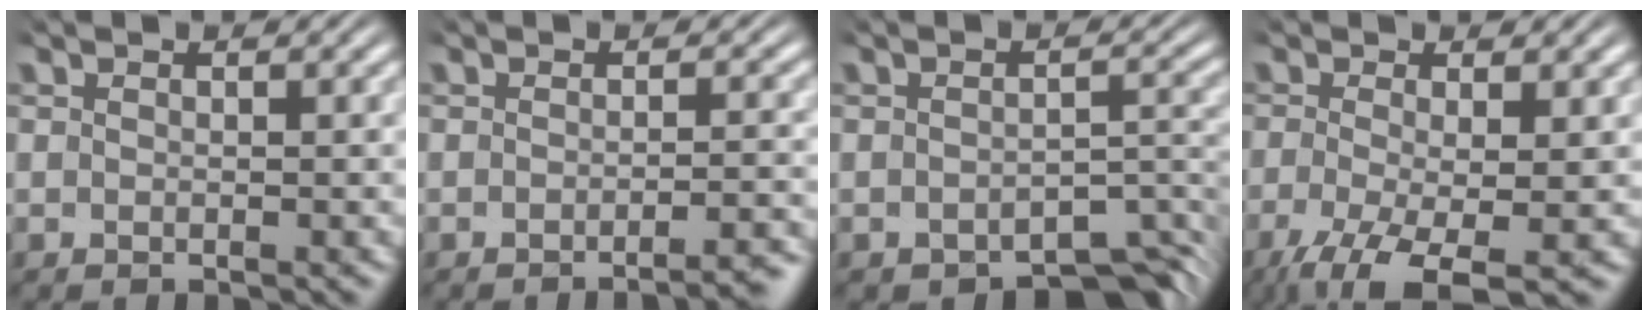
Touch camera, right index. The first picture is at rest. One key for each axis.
{"total": 4.0, "fx": -3.5, "fy": 0.6, "fz": 1.7, "tx": -0.017, "ty": -0.001, "tz": -0.058}
{"total": 5.8, "fx": -4.8, "fy": 1.9, "fz": 2.6, "tx": -0.020, "ty": -0.010, "tz": -0.069}
{"total": 5.4, "fx": -3.1, "fy": 2.2, "fz": 3.7, "tx": -0.088, "ty": -0.051, "tz": -0.028}